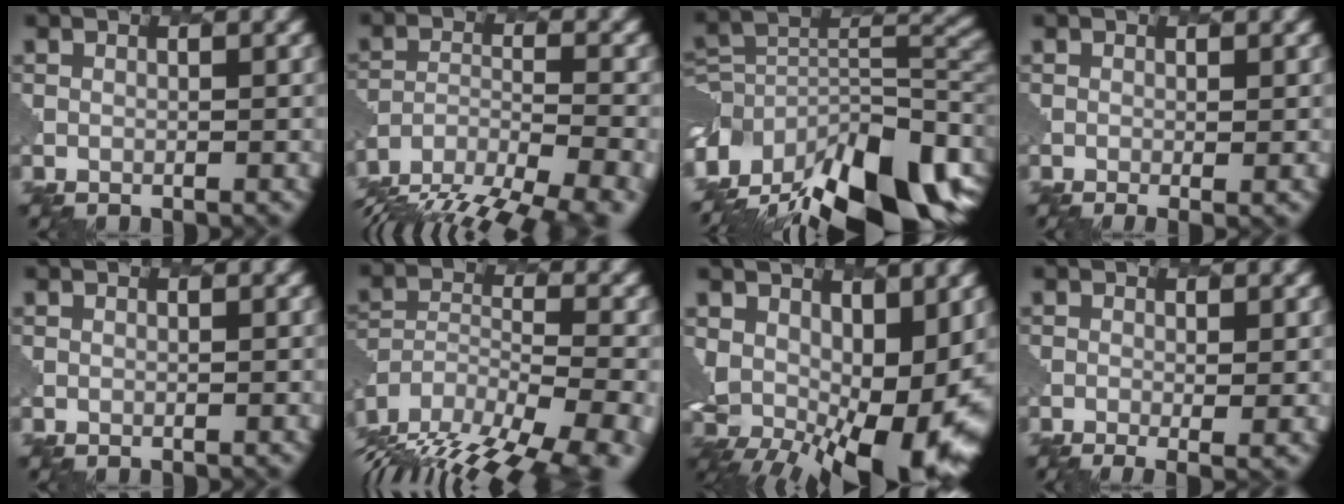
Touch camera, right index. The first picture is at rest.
{"total": 12.9, "force": [-10.8, 4.3, 5.5], "torque": [-0.114, -0.016, -0.146]}
{"total": 14.6, "force": [-7.8, 6.9, 10.3], "torque": [-0.219, 0.013, -0.141]}
{"total": 1.9, "force": [-0.1, 0.7, 1.8], "torque": [-0.023, 0.002, 0.005]}
{"total": 0.0}
{"total": 17.2, "force": [-14.4, 5.5, 7.7], "torque": [-0.139, -0.012, -0.197]}
{"total": 14.1, "force": [0.1, 7.8, 11.7], "torque": [-0.199, -0.038, 0.020]}
{"total": 2.9, "force": [-0.2, 0.9, 2.8], "torque": [-0.045, -0.006, -0.001]}